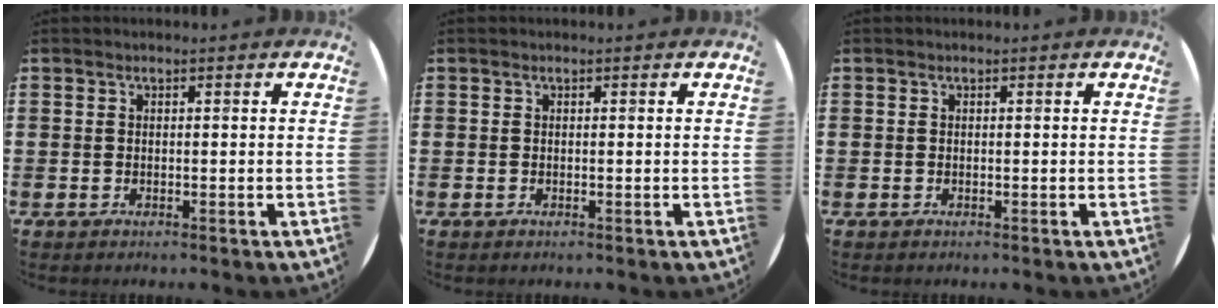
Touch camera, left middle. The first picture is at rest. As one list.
[{"total": 0.0}, {"total": 0.0}]